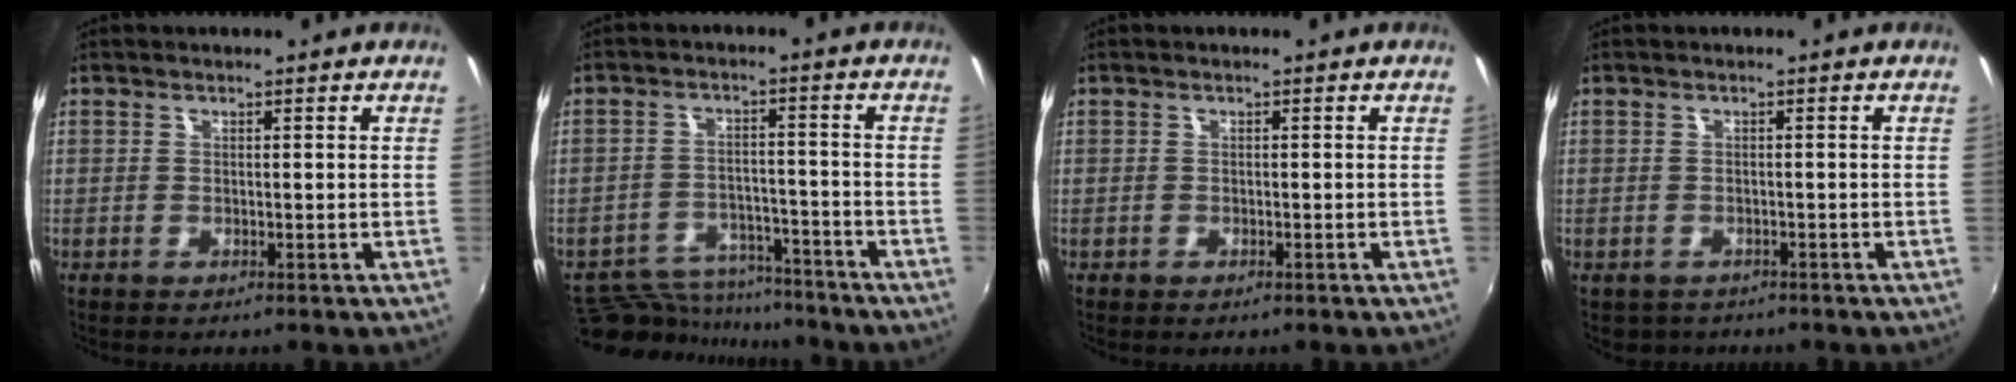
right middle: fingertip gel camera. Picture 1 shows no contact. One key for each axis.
{"total": 11.3, "fx": -10.4, "fy": 3.7, "fz": 2.5, "tx": -0.067, "ty": 0.013, "tz": -0.154}
{"total": 0.5, "fx": -0.4, "fy": 0.4, "fz": 0.1, "tx": -0.003, "ty": -0.003, "tz": -0.007}
{"total": 2.0, "fx": -1.3, "fy": 1.4, "fz": 0.3, "tx": -0.011, "ty": -0.005, "tz": -0.017}